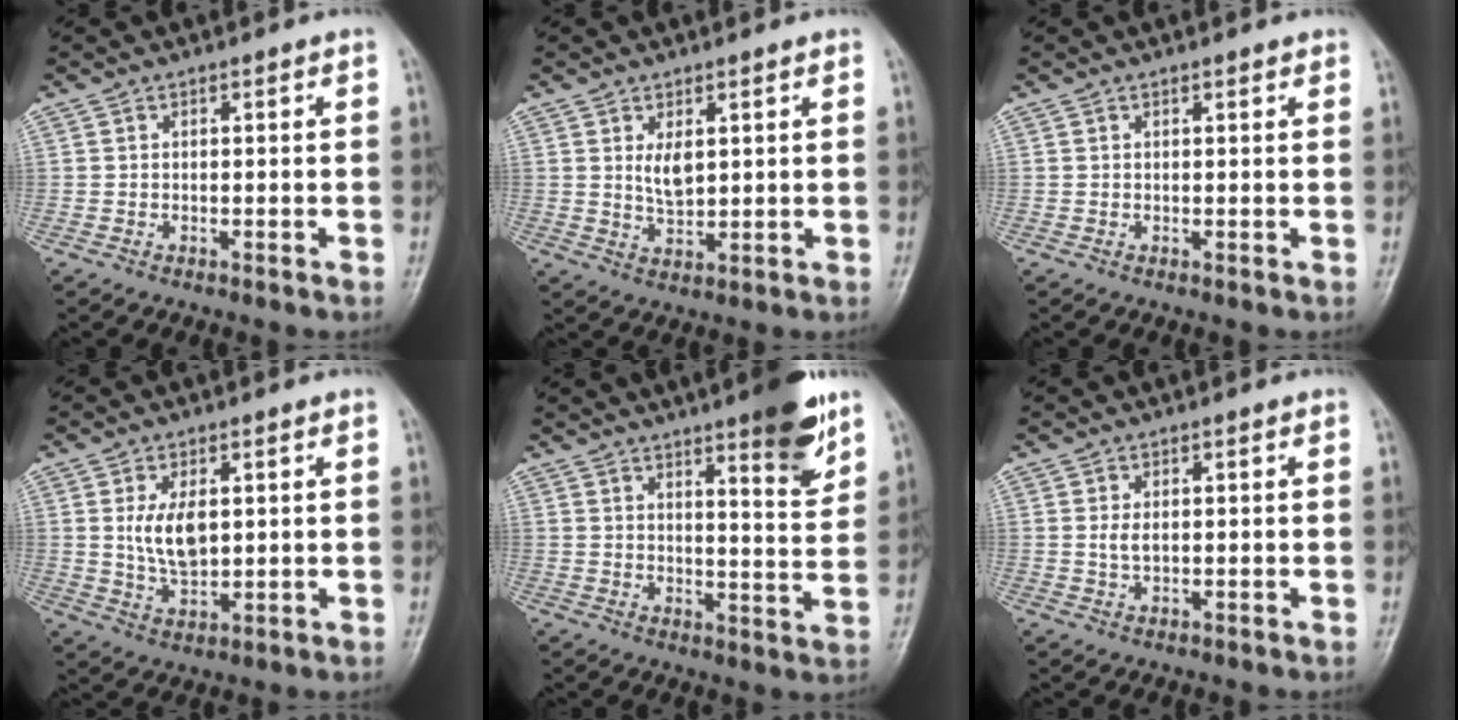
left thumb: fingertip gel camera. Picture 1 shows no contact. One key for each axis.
{"total": 4.1, "fx": 1.4, "fy": 2.0, "fz": 3.3, "tx": -0.051, "ty": -0.017, "tz": 0.031}
{"total": 1.0, "fx": 0.8, "fy": 0.3, "fz": 0.6, "tx": -0.006, "ty": -0.001, "tz": 0.008}
{"total": 7.0, "fx": 1.4, "fy": 3.7, "fz": 5.8, "tx": -0.097, "ty": -0.013, "tz": 0.033}
{"total": 11.0, "fx": 7.0, "fy": 2.0, "fz": 8.2, "tx": -0.093, "ty": -0.045, "tz": 0.095}
{"total": 2.1, "fx": 0.4, "fy": 1.0, "fz": 1.8, "tx": -0.034, "ty": -0.003, "tz": 0.010}